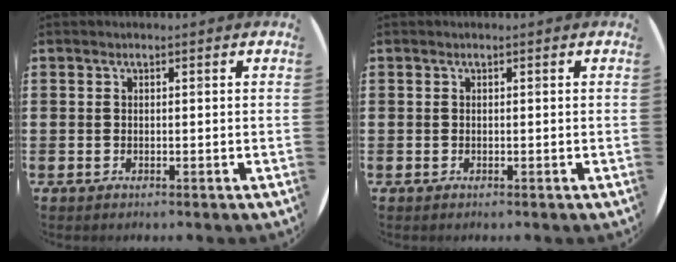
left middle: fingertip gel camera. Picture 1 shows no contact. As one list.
[{"total": 0.0}]